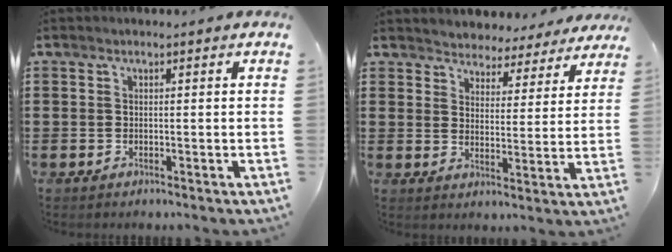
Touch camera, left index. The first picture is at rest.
{"total": 4.1, "force": [4.1, 0.4, -0.7], "torque": [-0.014, -0.031, 0.068]}